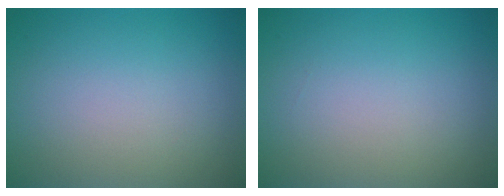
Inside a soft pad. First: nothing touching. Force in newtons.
{"total": 0.0}